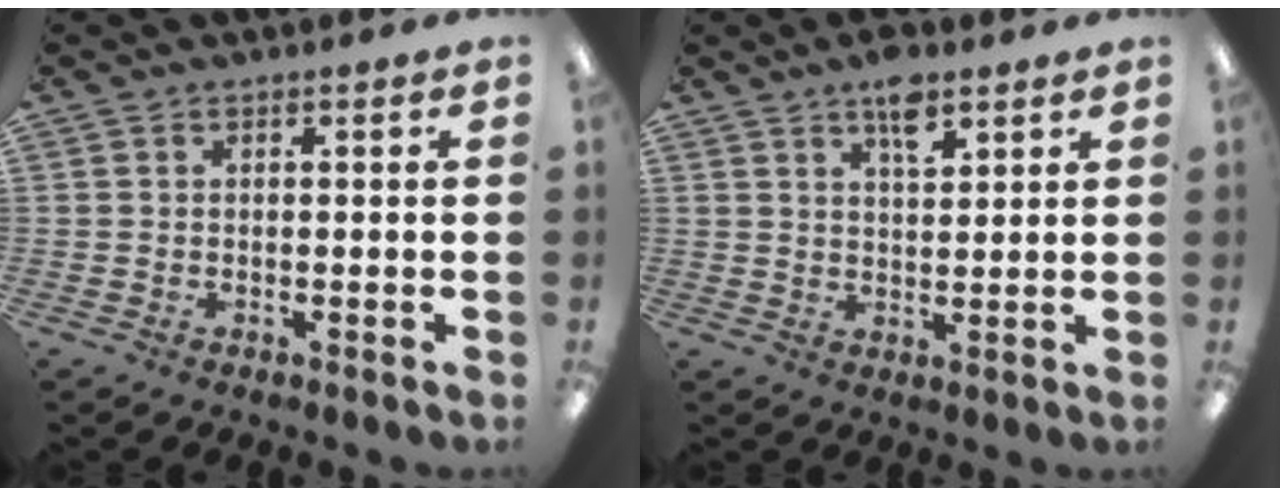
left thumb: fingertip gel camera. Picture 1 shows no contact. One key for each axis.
{"total": 6.6, "fx": 4.4, "fy": 2.8, "fz": 4.1, "tx": -0.057, "ty": -0.018, "tz": 0.073}